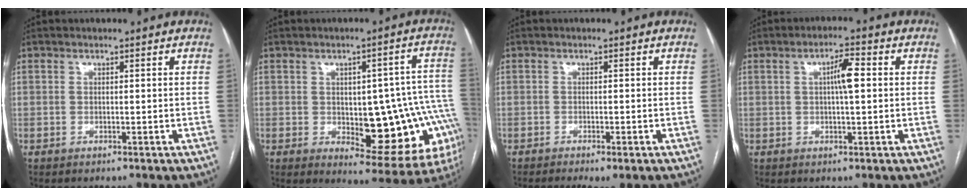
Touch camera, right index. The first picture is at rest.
{"total": 17.3, "force": [-2.7, 7.1, 15.5], "torque": [-0.121, 0.029, -0.011]}
{"total": 3.7, "force": [-2.7, 0.5, 2.5], "torque": [-0.038, -0.011, -0.040]}
{"total": 4.2, "force": [0.6, 0.6, 4.1], "torque": [-0.074, 0.008, 0.008]}